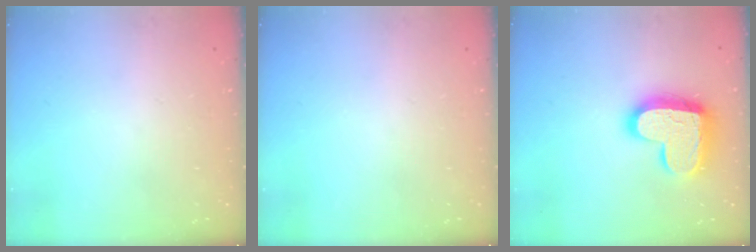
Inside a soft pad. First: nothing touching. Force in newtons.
{"total": 0.0}
{"total": 17.1, "press": 17.0, "slide": 1.1}